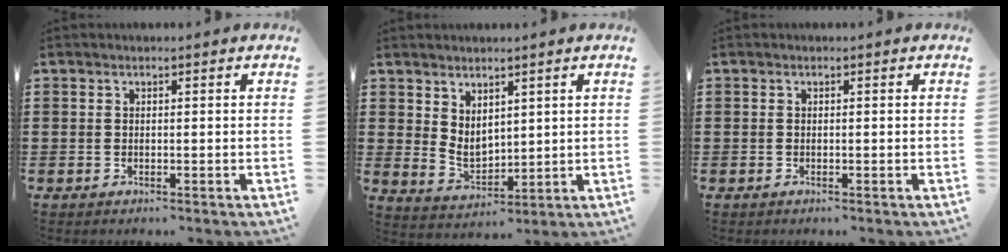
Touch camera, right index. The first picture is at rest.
{"total": 3.9, "force": [2.5, 2.4, 1.6], "torque": [-0.041, -0.004, 0.050]}
{"total": 0.0}